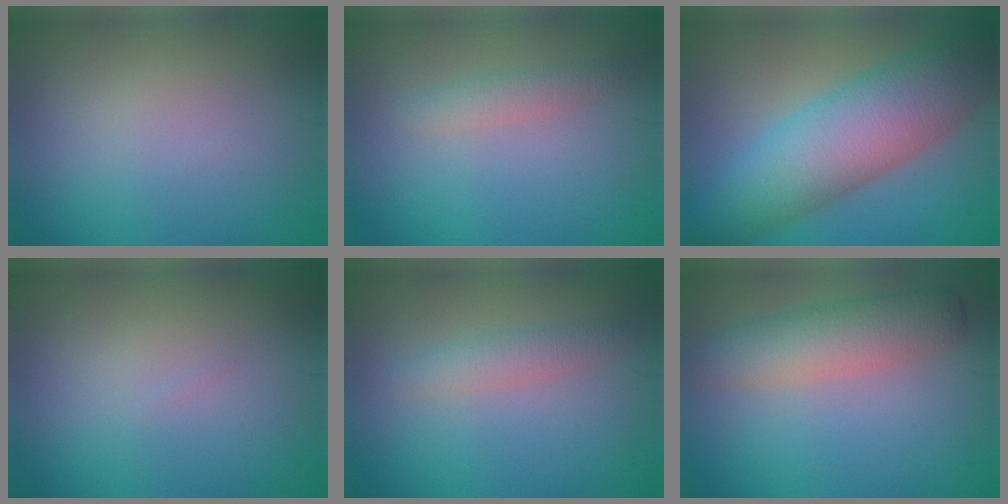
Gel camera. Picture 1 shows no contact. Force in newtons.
{"total": 1.4, "press": 1.4, "slide": 0.1}
{"total": 9.9, "press": 9.9, "slide": 0.2}
{"total": 0.0}
{"total": 1.8, "press": 1.8, "slide": 0.1}
{"total": 4.2, "press": 4.2, "slide": 0.1}